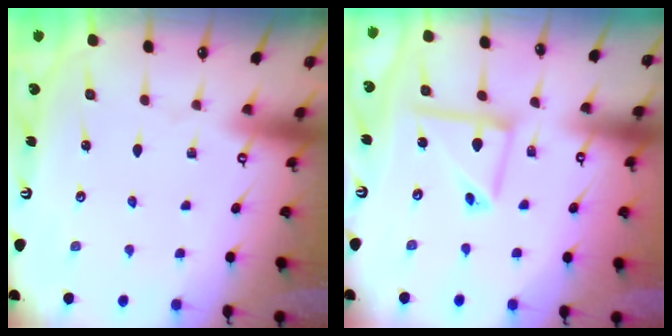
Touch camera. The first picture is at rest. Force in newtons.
{"total": 10.5, "press": 10.5, "slide": 0.9}